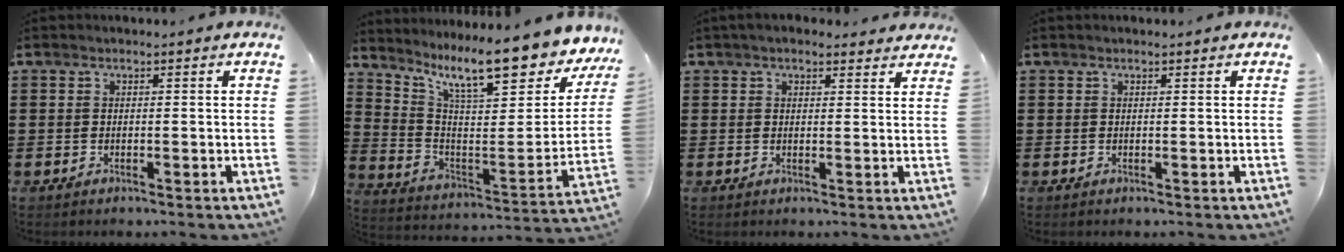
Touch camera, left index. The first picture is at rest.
{"total": 12.5, "force": [9.6, 1.7, 7.7], "torque": [-0.154, -0.078, 0.156]}
{"total": 2.3, "force": [2.0, 0.8, 0.7], "torque": [-0.019, 0.003, 0.038]}
{"total": 0.0}